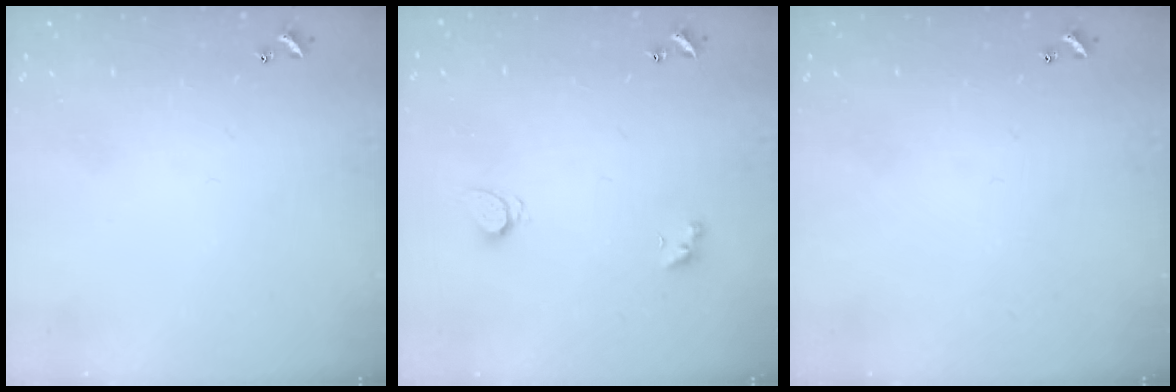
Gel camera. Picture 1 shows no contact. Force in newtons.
{"total": 2.1, "press": 2.0, "slide": 0.4}
{"total": 0.0}